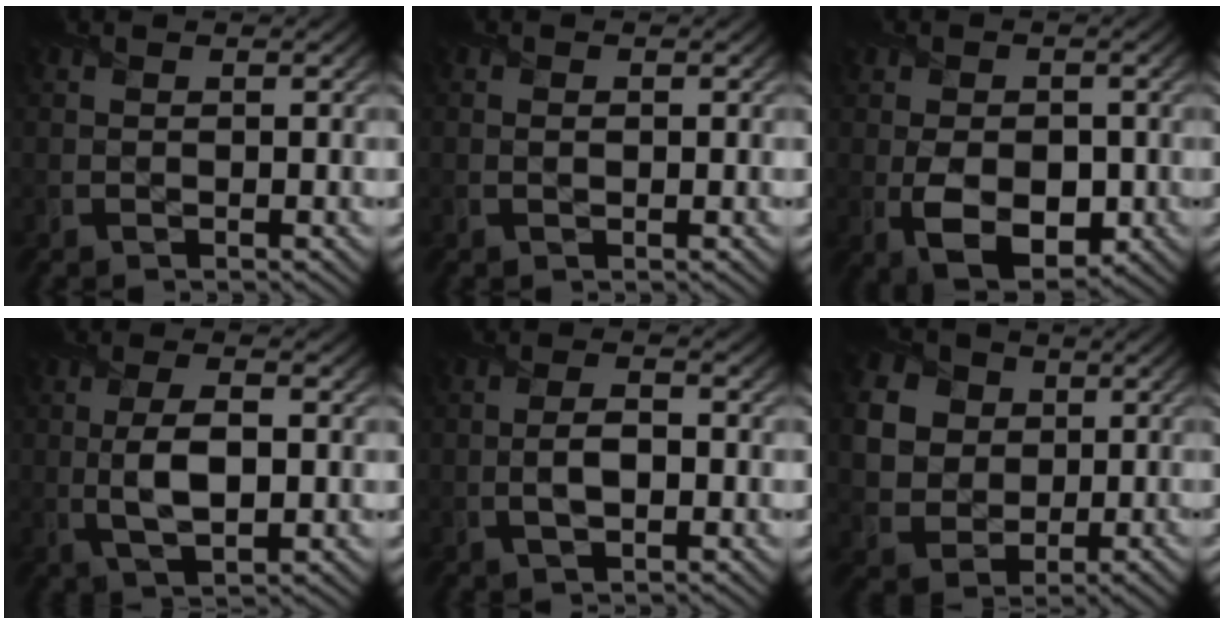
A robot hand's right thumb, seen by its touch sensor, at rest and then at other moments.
{"total": 0.7, "force": [0.1, 0.2, 0.6], "torque": [-0.013, 0.003, 0.003]}
{"total": 7.3, "force": [-1.4, 4.7, 5.4], "torque": [-0.101, -0.018, -0.018]}
{"total": 6.4, "force": [-0.3, 2.5, 5.8], "torque": [-0.125, 0.003, -0.006]}
{"total": 3.7, "force": [-0.7, 1.5, 3.3], "torque": [-0.073, 0.004, -0.015]}
{"total": 8.2, "force": [1.2, 7.1, 3.9], "torque": [-0.126, -0.001, 0.018]}